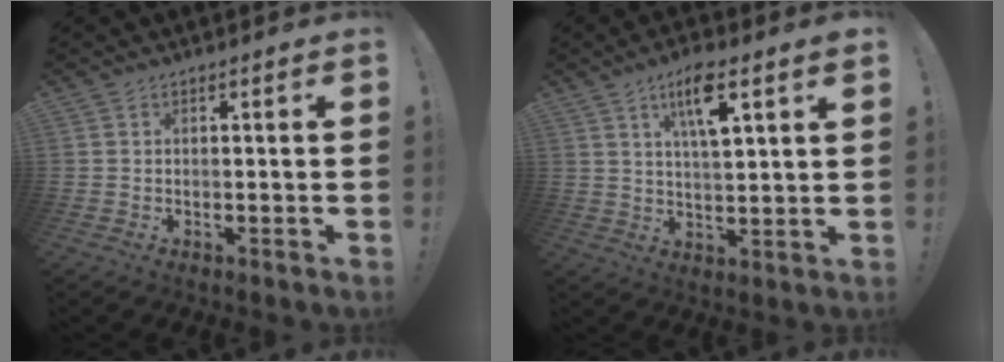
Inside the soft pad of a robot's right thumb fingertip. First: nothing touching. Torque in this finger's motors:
{"motor_torque": [1.51, 1.52, 0.39, 0.50, 0.08]}